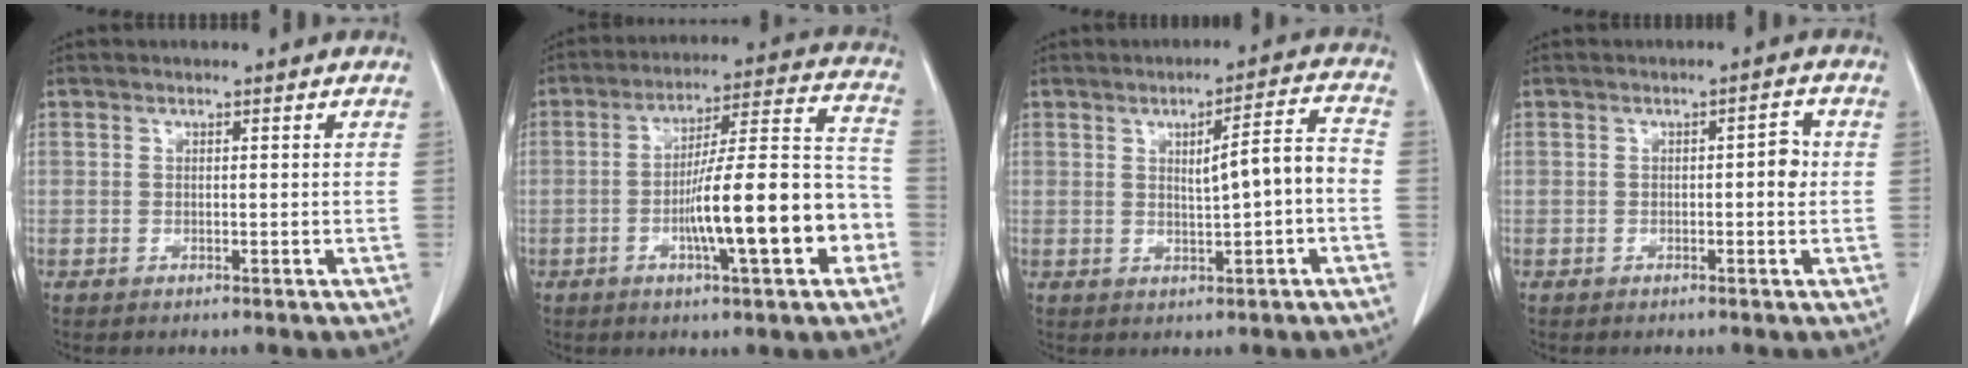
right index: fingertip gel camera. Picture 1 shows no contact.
{"total": 16.1, "force": [-4.7, 2.1, 15.2], "torque": [-0.232, 0.020, -0.071]}
{"total": 6.6, "force": [-0.2, 0.5, 6.6], "torque": [-0.095, 0.012, 0.000]}
{"total": 2.4, "force": [0.0, 0.8, 2.3], "torque": [-0.027, 0.006, -0.001]}